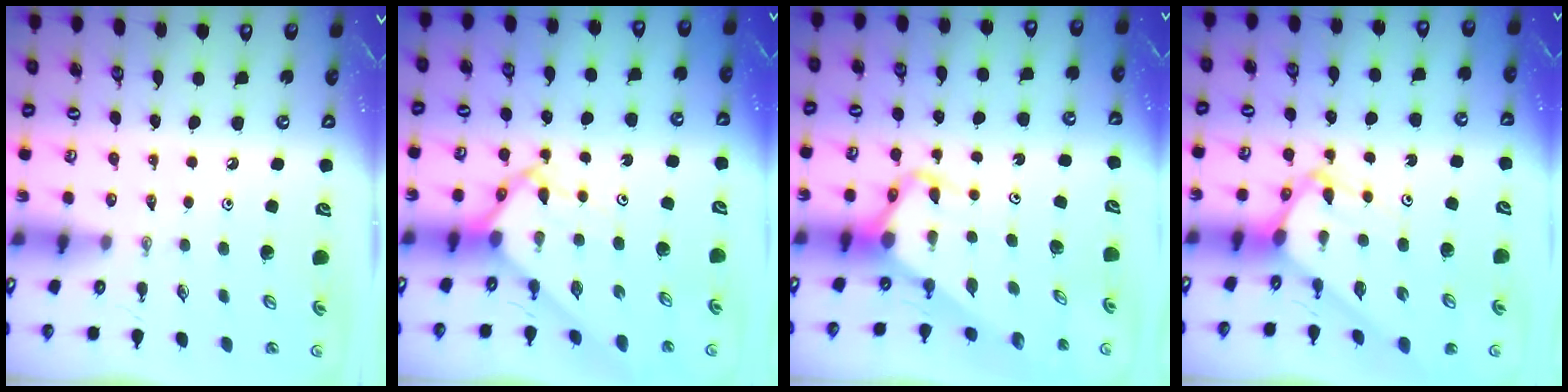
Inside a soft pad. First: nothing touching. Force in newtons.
{"total": 6.7, "press": 6.7, "slide": 0.6}
{"total": 6.4, "press": 6.4, "slide": 0.6}
{"total": 8.0, "press": 8.0, "slide": 0.7}